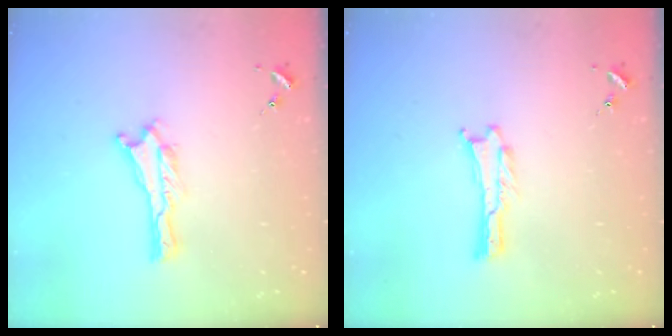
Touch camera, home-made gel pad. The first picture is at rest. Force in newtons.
{"total": 0.0}